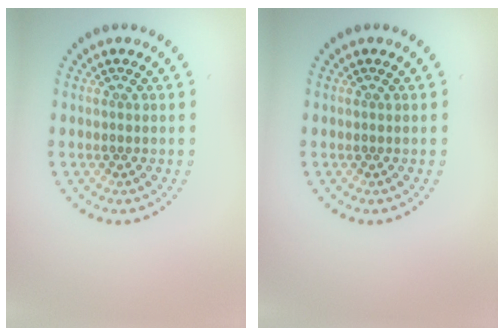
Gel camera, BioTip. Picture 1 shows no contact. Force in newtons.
{"total": 0.0}